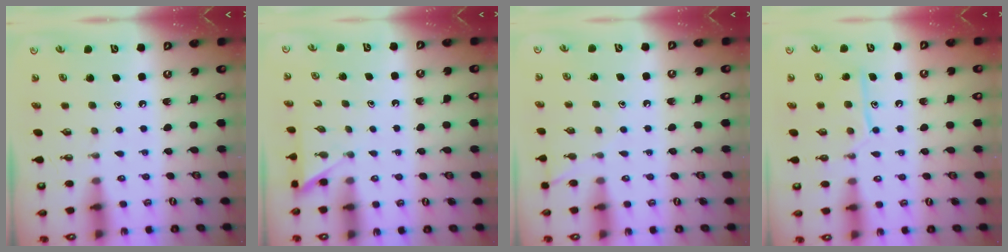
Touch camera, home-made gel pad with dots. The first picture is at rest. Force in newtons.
{"total": 2.5, "press": 2.5, "slide": 0.2}
{"total": 5.9, "press": 5.9, "slide": 0.6}
{"total": 10.9, "press": 10.9, "slide": 0.9}